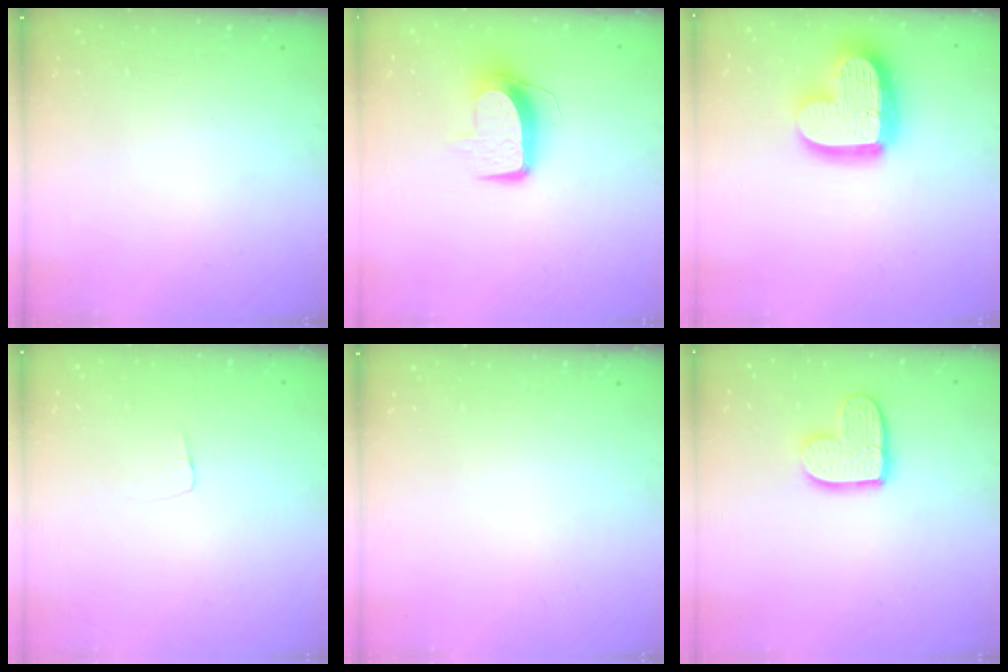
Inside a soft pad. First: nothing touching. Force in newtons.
{"total": 10.3, "press": 10.3, "slide": 0.8}
{"total": 19.0, "press": 19.0, "slide": 1.6}
{"total": 3.3, "press": 3.3, "slide": 0.2}
{"total": 0.0}
{"total": 11.5, "press": 11.4, "slide": 1.0}